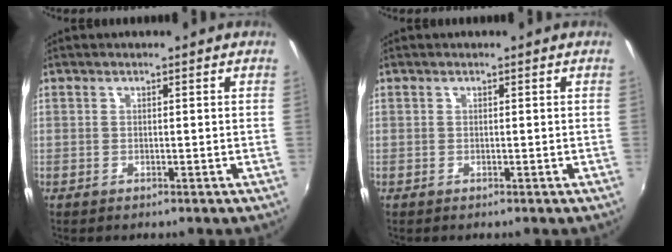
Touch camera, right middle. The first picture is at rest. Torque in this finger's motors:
{"motor_torque": [0.00, 0.00, 0.00, 0.00]}